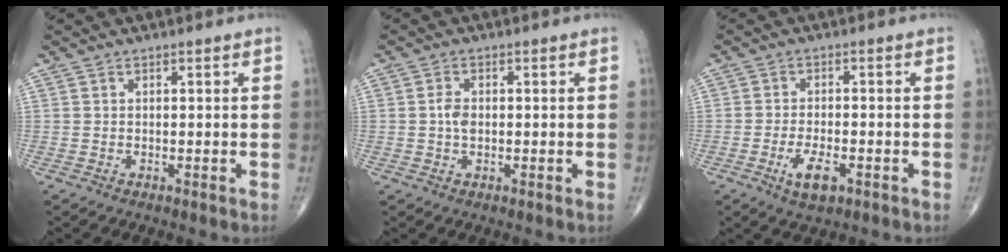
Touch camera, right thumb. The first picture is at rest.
{"total": 2.6, "force": [-0.1, 1.6, 2.0], "torque": [-0.037, 0.004, -0.004]}
{"total": 5.4, "force": [-2.4, 2.3, 4.3], "torque": [-0.078, 0.004, -0.038]}